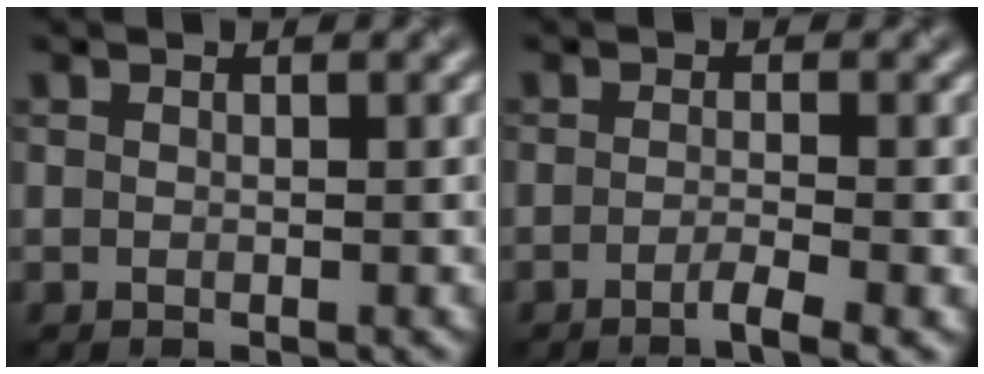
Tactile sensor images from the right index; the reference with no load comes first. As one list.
[{"total": 2.7, "force": [-1.2, 0.5, 2.3], "torque": [-0.032, 0.002, -0.029]}]